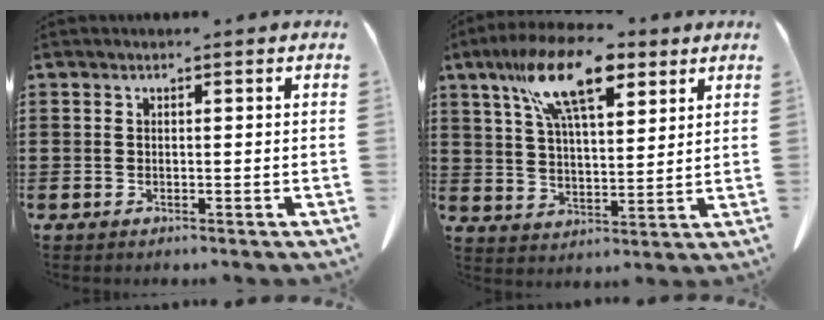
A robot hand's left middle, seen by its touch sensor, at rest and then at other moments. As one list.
[{"total": 14.9, "force": [9.0, 5.4, 10.5], "torque": [-0.204, -0.010, 0.156]}]